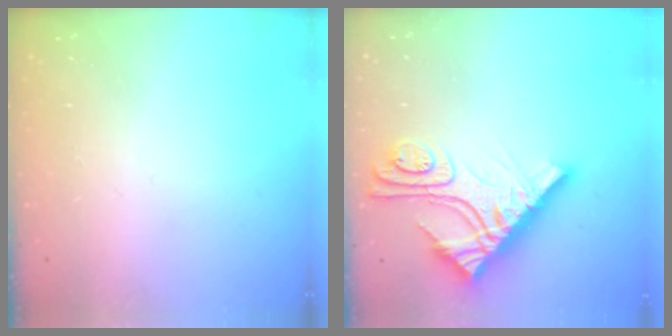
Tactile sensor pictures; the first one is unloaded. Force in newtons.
{"total": 15.2, "press": 15.1, "slide": 1.4}